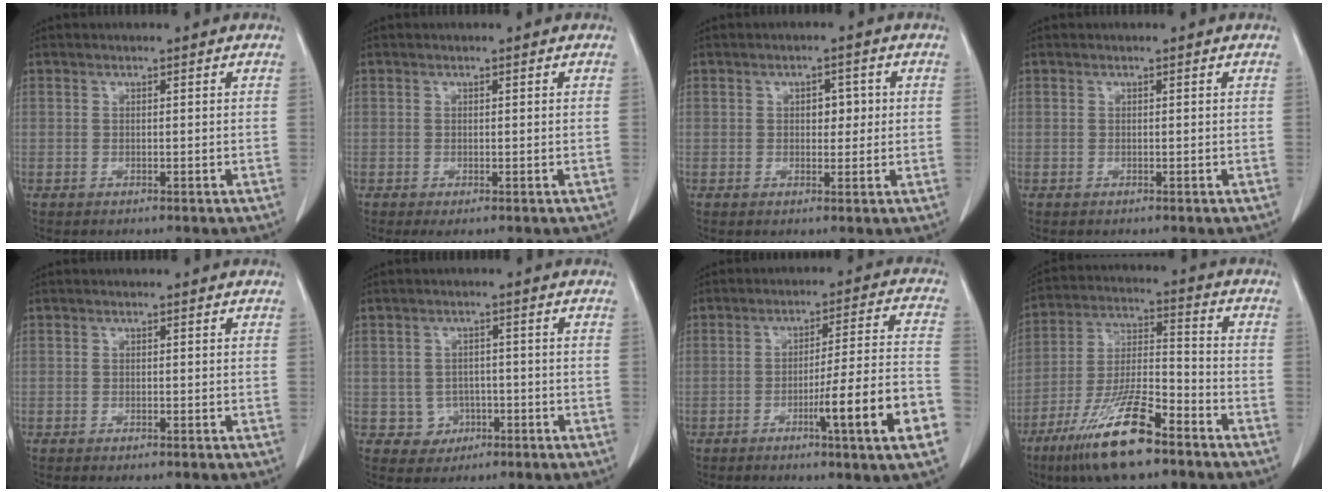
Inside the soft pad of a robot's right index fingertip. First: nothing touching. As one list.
[{"total": 1.1, "force": [-0.2, 0.6, 0.9], "torque": [-0.015, -0.003, -0.001]}, {"total": 2.8, "force": [0.4, 1.6, 2.2], "torque": [-0.027, 0.006, 0.006]}, {"total": 0.0}, {"total": 0.7, "force": [-0.5, 0.1, 0.4], "torque": [-0.008, -0.002, -0.007]}, {"total": 3.6, "force": [-1.0, 3.5, 0.1], "torque": [0.010, 0.014, -0.008]}, {"total": 13.3, "force": [-5.4, -0.8, 12.1], "torque": [-0.178, -0.003, -0.080]}, {"total": 14.6, "force": [-9.6, 2.5, 10.8], "torque": [-0.216, -0.024, -0.177]}]